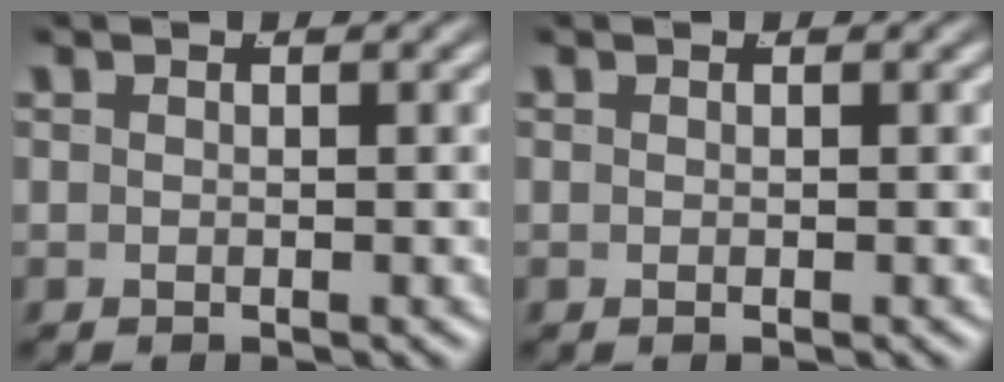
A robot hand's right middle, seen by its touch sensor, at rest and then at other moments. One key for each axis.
{"total": 0.0}